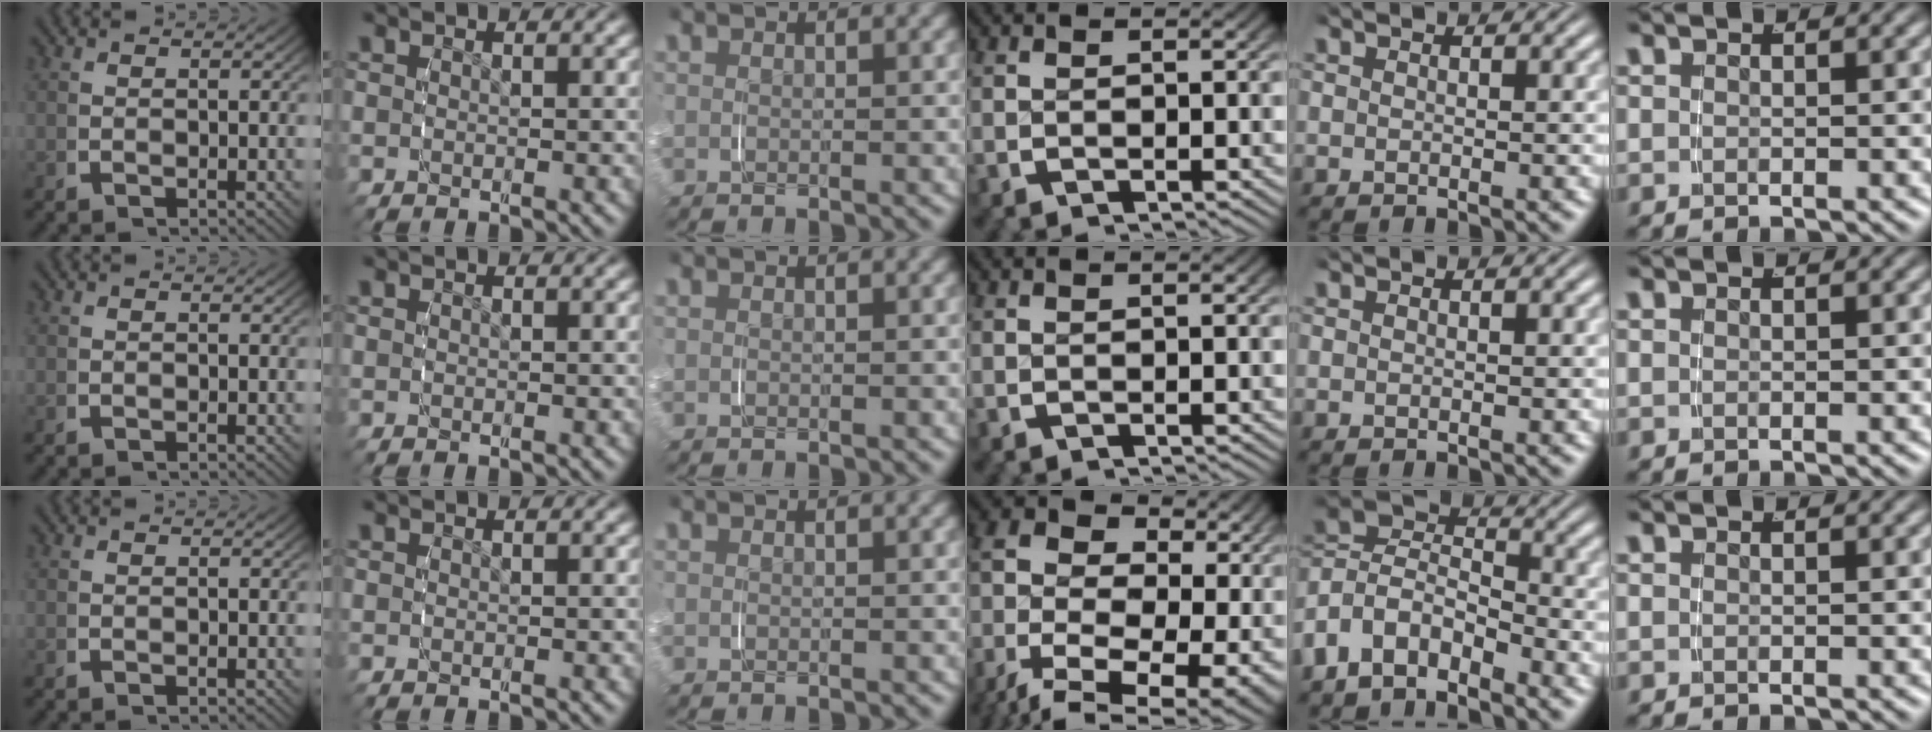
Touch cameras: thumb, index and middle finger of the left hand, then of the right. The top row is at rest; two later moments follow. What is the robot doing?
{"motion": "grasp_and_lifting", "object": "jacket"}